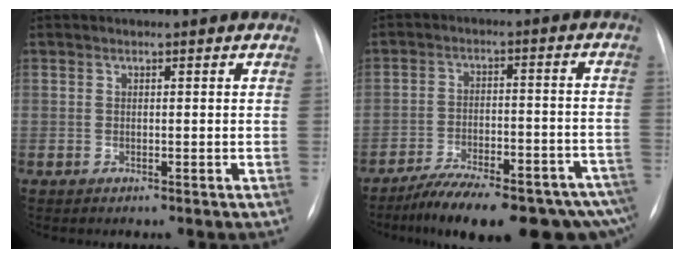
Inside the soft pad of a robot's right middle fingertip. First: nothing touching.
{"total": 20.9, "force": [-16.2, 4.8, 12.2], "torque": [-0.128, 0.012, -0.227]}